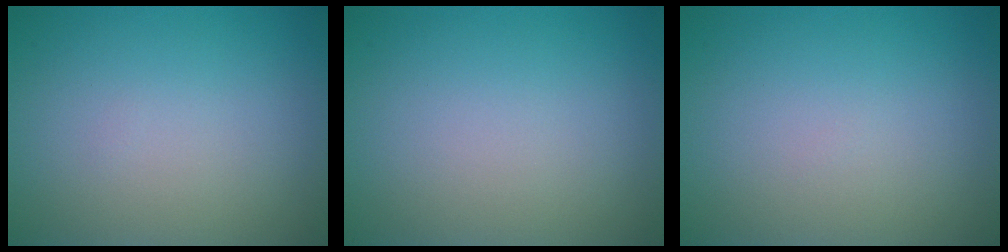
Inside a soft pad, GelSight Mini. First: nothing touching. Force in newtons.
{"total": 0.0}
{"total": 0.0}